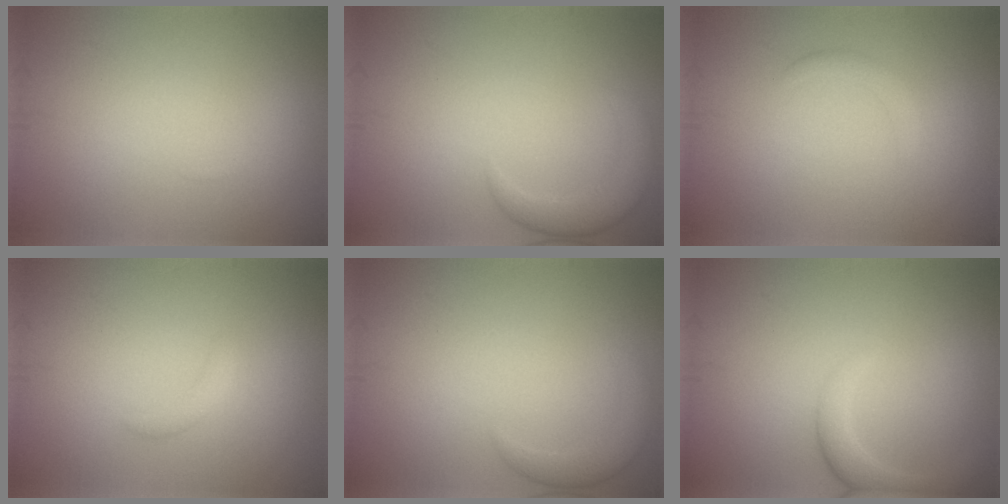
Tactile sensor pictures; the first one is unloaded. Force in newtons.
{"total": 2.9, "press": 2.9, "slide": 0.3}
{"total": 0.9, "press": 0.9, "slide": 0.0}
{"total": 1.0, "press": 1.0, "slide": 0.0}
{"total": 2.2, "press": 2.2, "slide": 0.2}
{"total": 2.3, "press": 2.3, "slide": 0.3}